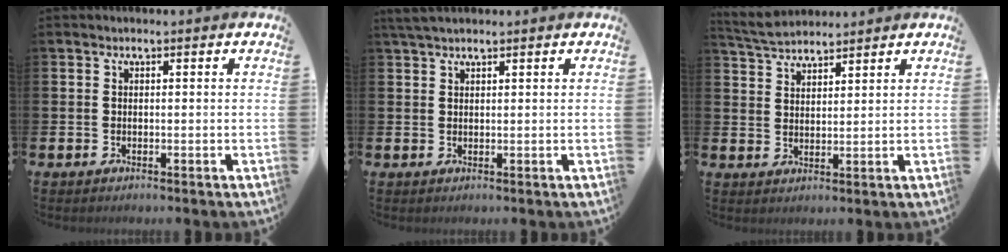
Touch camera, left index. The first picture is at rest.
{"total": 2.5, "force": [2.1, 0.6, 1.1], "torque": [-0.019, 0.002, 0.037]}
{"total": 4.5, "force": [4.4, 0.7, 0.6], "torque": [-0.017, -0.020, 0.079]}